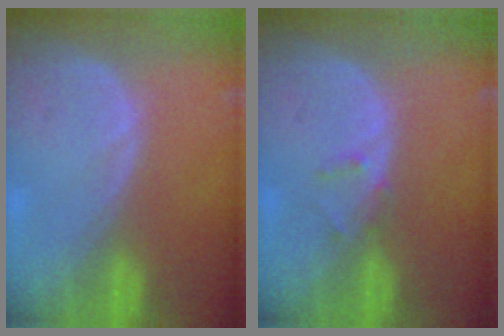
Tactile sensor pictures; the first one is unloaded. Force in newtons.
{"total": 1.3, "press": 1.1, "slide": 0.8}